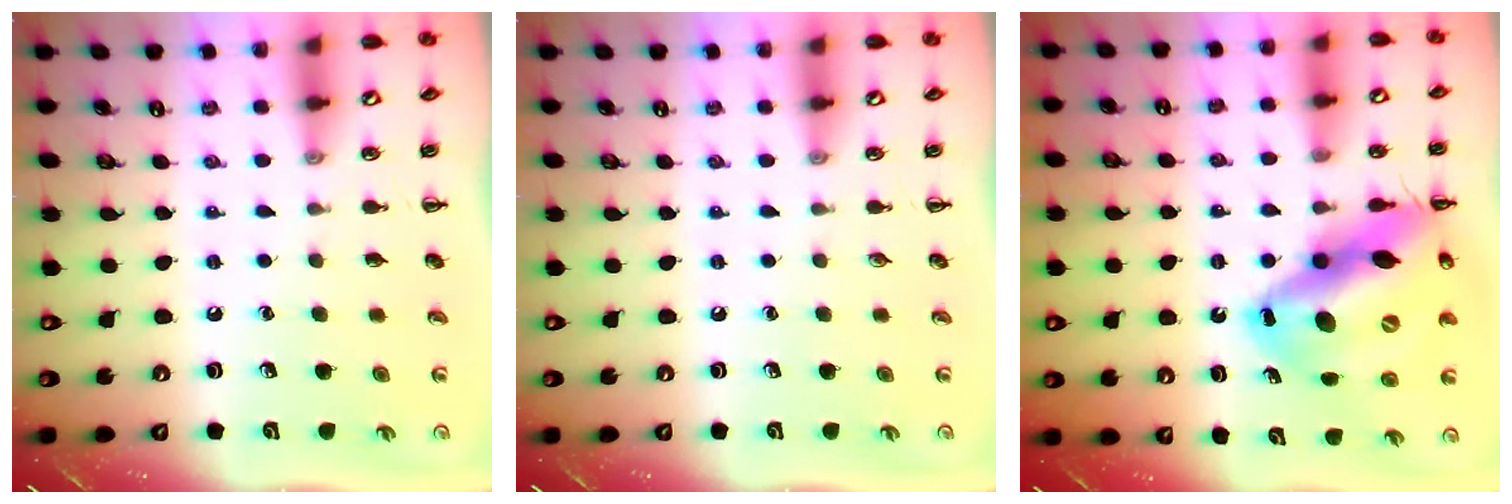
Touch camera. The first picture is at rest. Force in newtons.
{"total": 0.0}
{"total": 22.0, "press": 21.1, "slide": 6.3}